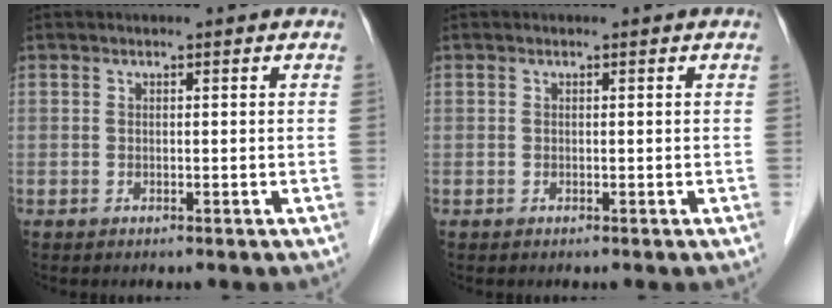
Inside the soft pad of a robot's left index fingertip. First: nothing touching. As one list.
[{"total": 0.0}]